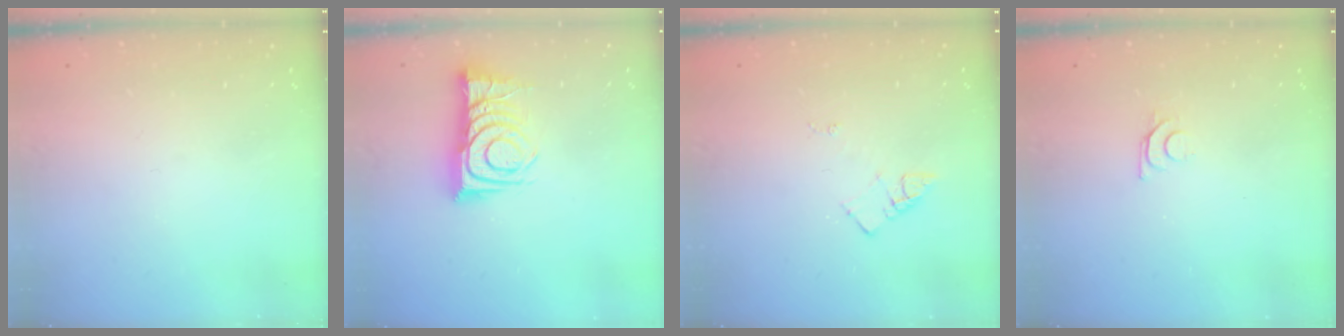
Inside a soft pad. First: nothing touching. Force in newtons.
{"total": 11.5, "press": 11.5, "slide": 0.6}
{"total": 5.1, "press": 5.1, "slide": 0.8}
{"total": 6.0, "press": 6.0, "slide": 0.6}